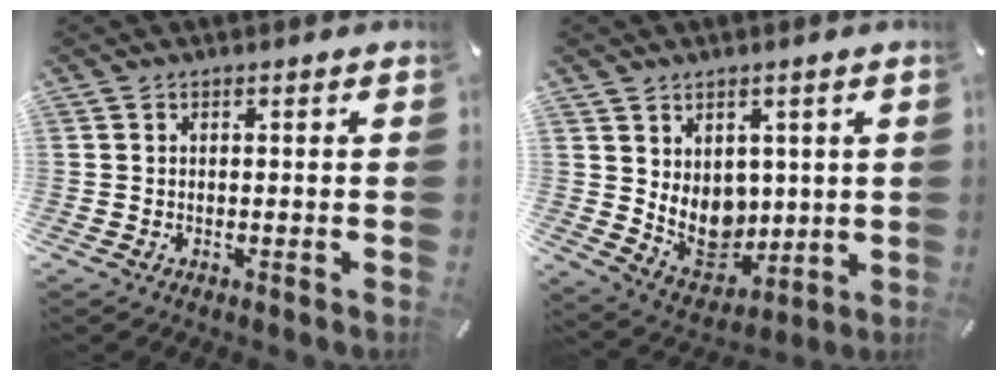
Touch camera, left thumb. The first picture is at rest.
{"total": 9.6, "force": [2.7, 8.1, 4.3], "torque": [-0.078, -0.030, 0.060]}